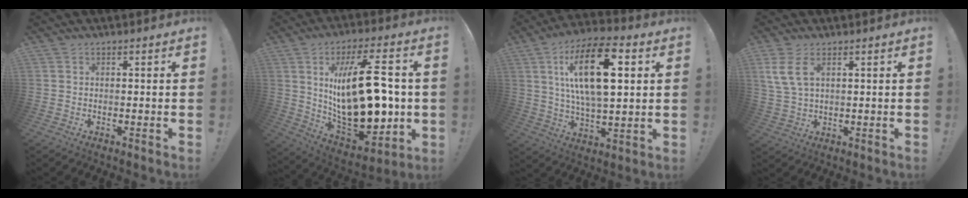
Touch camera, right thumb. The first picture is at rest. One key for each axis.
{"total": 28.0, "fx": 2.0, "fy": 12.9, "fz": 24.8, "tx": -0.442, "ty": -0.013, "tz": 0.042}
{"total": 21.2, "fx": 6.1, "fy": 9.4, "fz": 18.0, "tx": -0.324, "ty": -0.005, "tz": 0.084}
{"total": 7.7, "fx": 3.4, "fy": 4.0, "fz": 5.6, "tx": -0.107, "ty": -0.010, "tz": 0.065}